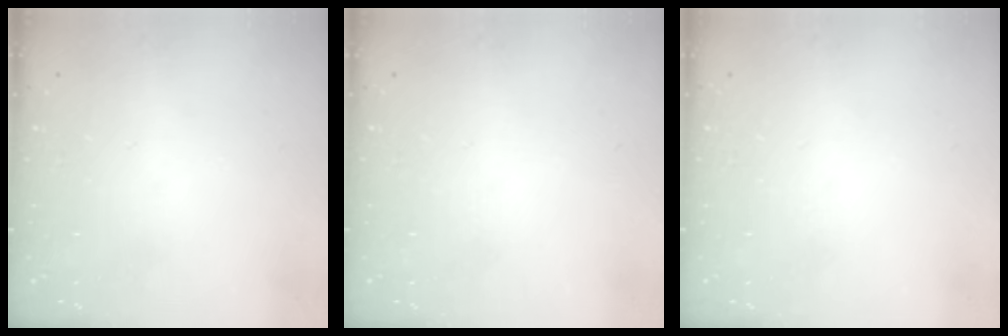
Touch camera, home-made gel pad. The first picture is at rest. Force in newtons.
{"total": 0.0}
{"total": 0.0}